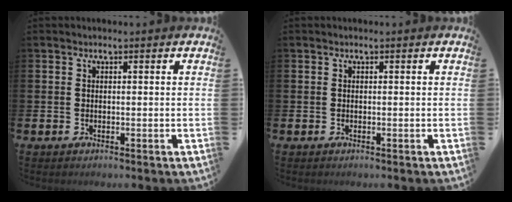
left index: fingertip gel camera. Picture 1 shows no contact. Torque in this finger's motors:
{"motor_torque": [-0.07, 0.08, -0.03, -0.01]}